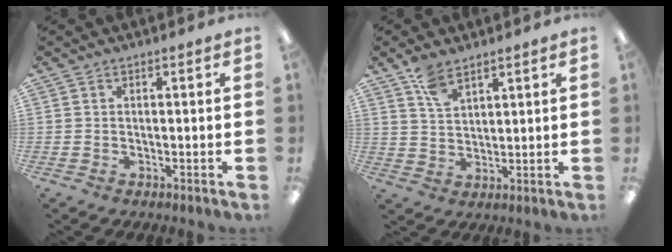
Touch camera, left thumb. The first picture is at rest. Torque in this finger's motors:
{"motor_torque": [0.61, 0.12, 0.40, -0.48, 0.01]}